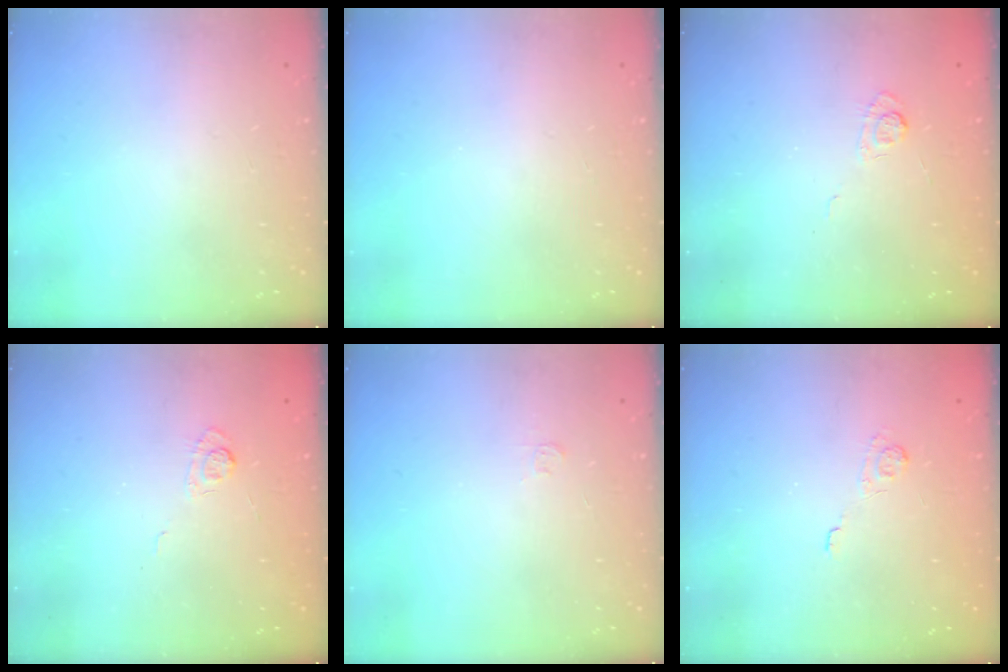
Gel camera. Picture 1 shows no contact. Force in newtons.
{"total": 0.0}
{"total": 3.0, "press": 2.5, "slide": 1.7}
{"total": 3.0, "press": 2.5, "slide": 1.7}
{"total": 2.8, "press": 2.8, "slide": 0.4}
{"total": 1.9, "press": 1.3, "slide": 1.3}